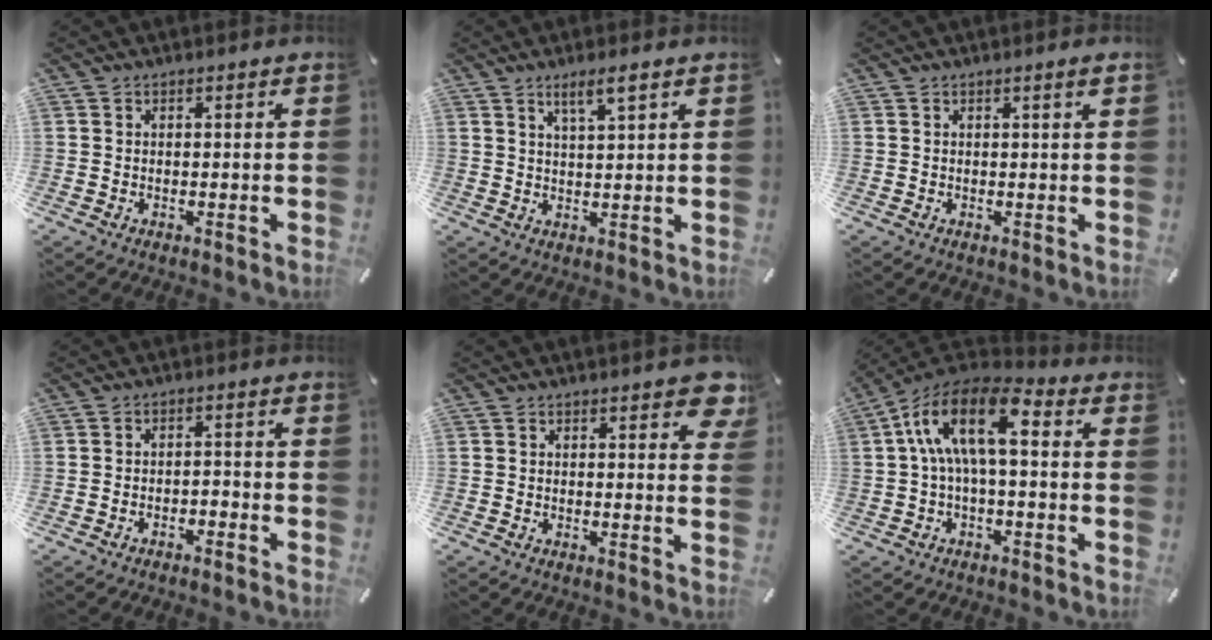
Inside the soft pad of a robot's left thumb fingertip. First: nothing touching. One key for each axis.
{"total": 4.5, "fx": 3.0, "fy": 0.5, "fz": 3.2, "tx": -0.068, "ty": -0.004, "tz": 0.053}
{"total": 1.0, "fx": 0.4, "fy": 0.0, "fz": 0.9, "tx": -0.016, "ty": 0.002, "tz": 0.006}
{"total": 2.5, "fx": -2.3, "fy": 0.6, "fz": 0.9, "tx": -0.016, "ty": 0.013, "tz": -0.046}
{"total": 5.0, "fx": 3.0, "fy": 2.3, "fz": 3.2, "tx": -0.032, "ty": -0.014, "tz": 0.047}
{"total": 13.8, "fx": 2.1, "fy": 6.5, "fz": 12.0, "tx": -0.235, "ty": -0.001, "tz": 0.038}